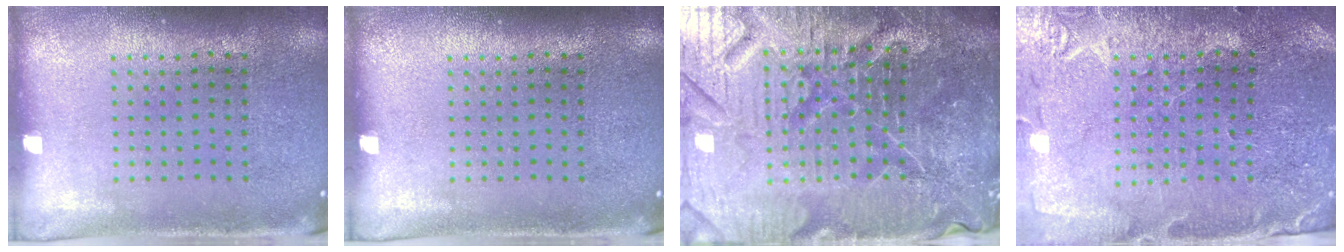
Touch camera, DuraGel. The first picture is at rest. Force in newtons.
{"total": 0.0}
{"total": 7.1, "press": 6.3, "slide": 3.3}
{"total": 0.7, "press": 0.7, "slide": 0.3}